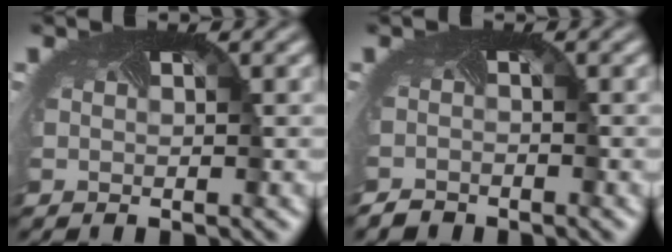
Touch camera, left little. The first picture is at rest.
{"total": 1.6, "force": [-1.5, 0.2, -0.4], "torque": [0.000, -0.013, -0.034]}